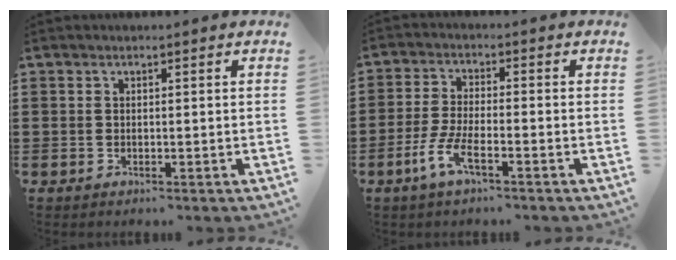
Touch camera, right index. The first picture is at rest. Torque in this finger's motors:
{"motor_torque": [1.09, 1.04, 0.07, 0.00]}